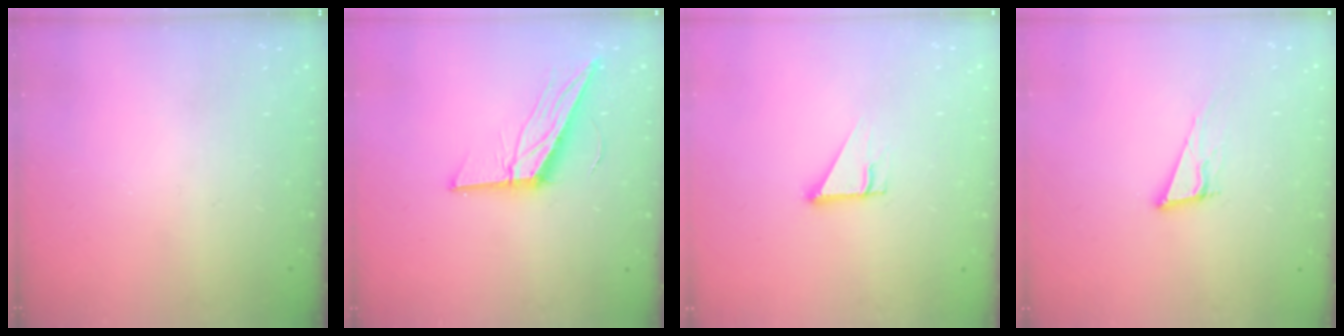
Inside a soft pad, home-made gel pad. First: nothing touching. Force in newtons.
{"total": 13.3, "press": 13.3, "slide": 0.7}
{"total": 2.7, "press": 2.7, "slide": 0.0}
{"total": 11.3, "press": 10.9, "slide": 3.3}